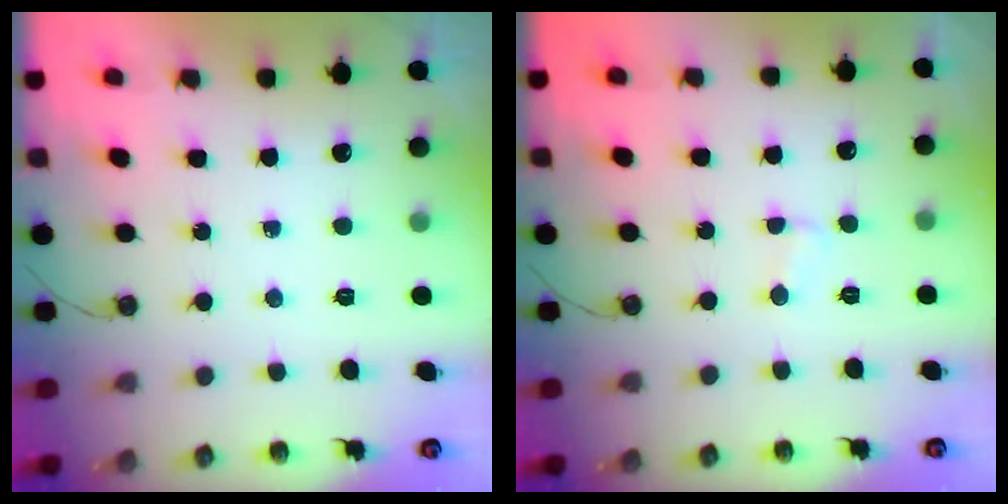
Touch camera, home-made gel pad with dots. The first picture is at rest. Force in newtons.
{"total": 2.3, "press": 2.3, "slide": 0.2}